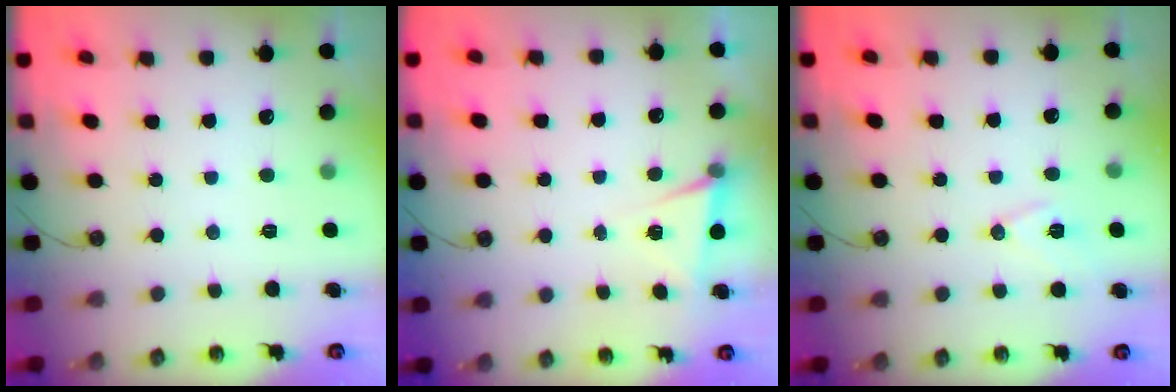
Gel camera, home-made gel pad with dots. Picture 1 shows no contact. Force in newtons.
{"total": 4.2, "press": 2.0, "slide": 3.7}
{"total": 8.6, "press": 7.8, "slide": 3.6}